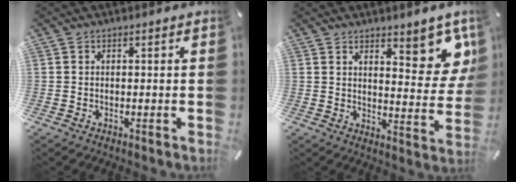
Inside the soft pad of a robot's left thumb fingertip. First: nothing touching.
{"total": 10.6, "force": [7.2, 4.0, 6.7], "torque": [-0.057, -0.061, 0.120]}